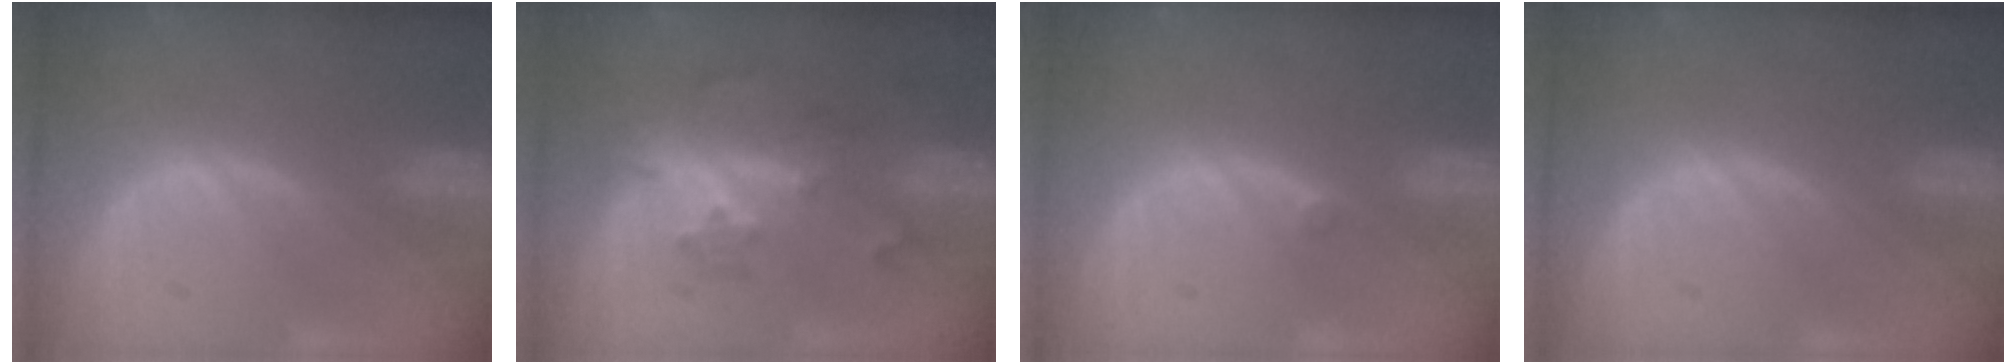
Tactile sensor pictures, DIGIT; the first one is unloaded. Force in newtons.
{"total": 6.1, "press": 5.3, "slide": 2.9}
{"total": 0.6, "press": 0.5, "slide": 0.3}
{"total": 0.0}